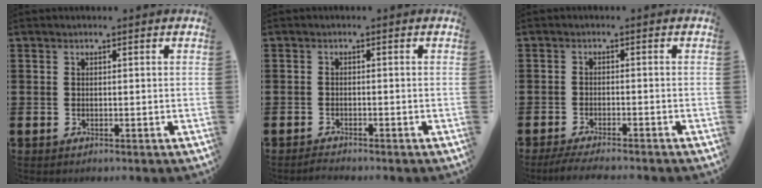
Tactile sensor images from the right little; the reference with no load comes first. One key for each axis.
{"total": 0.9, "fx": -0.9, "fy": 0.0, "fz": 0.1, "tx": -0.005, "ty": -0.001, "tz": -0.017}
{"total": 2.2, "fx": -2.0, "fy": 0.0, "fz": 1.0, "tx": -0.015, "ty": 0.003, "tz": -0.037}